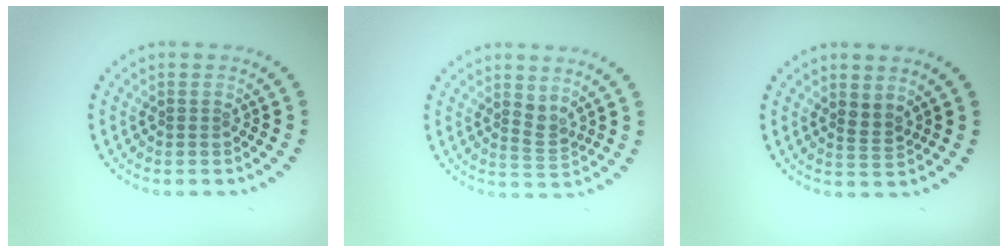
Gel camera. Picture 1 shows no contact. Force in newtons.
{"total": 1.5, "press": 1.2, "slide": 0.9}
{"total": 1.4, "press": 1.2, "slide": 0.8}